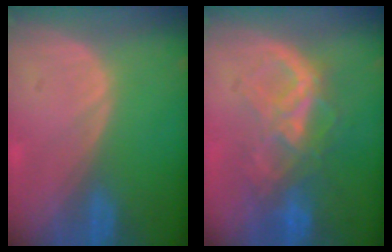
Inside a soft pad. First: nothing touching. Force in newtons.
{"total": 7.9, "press": 7.6, "slide": 2.3}